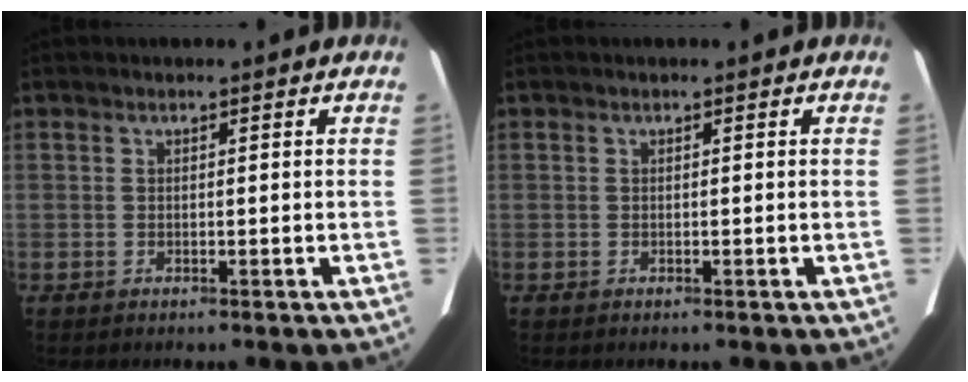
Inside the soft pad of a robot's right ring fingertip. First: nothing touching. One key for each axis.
{"total": 0.0}